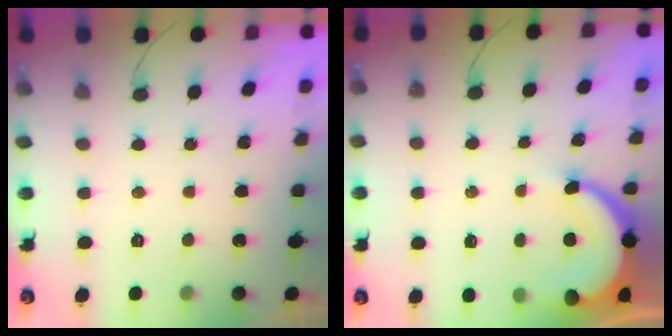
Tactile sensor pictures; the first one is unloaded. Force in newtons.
{"total": 7.8, "press": 7.8, "slide": 0.6}